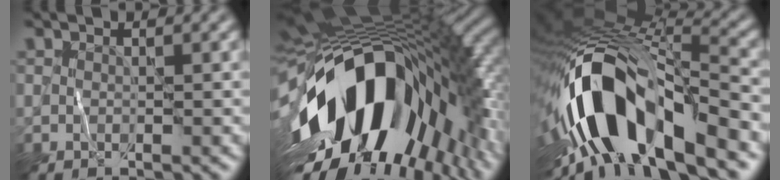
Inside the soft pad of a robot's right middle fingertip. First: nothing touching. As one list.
[{"total": 18.9, "force": [-5.2, 10.2, 15.1], "torque": [-0.265, -0.023, -0.088]}, {"total": 14.6, "force": [-5.5, 5.9, 12.2], "torque": [-0.212, 0.016, -0.096]}]